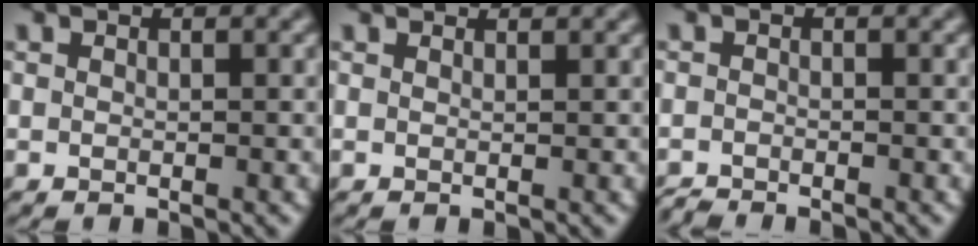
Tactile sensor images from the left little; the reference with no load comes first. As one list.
[{"total": 1.6, "force": [1.5, 0.0, 0.3], "torque": [-0.017, 0.008, 0.023]}, {"total": 1.2, "force": [-1.2, 0.0, -0.1], "torque": [0.000, 0.000, -0.030]}]